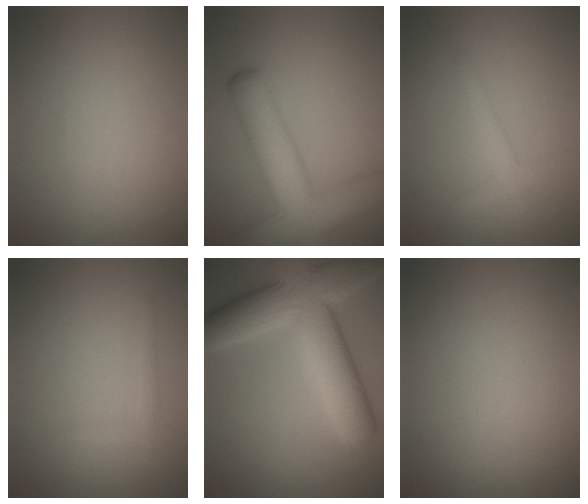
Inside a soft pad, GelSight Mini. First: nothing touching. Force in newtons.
{"total": 7.7, "press": 7.7, "slide": 0.7}
{"total": 1.6, "press": 1.6, "slide": 0.1}
{"total": 0.9, "press": 0.9, "slide": 0.0}
{"total": 11.1, "press": 11.1, "slide": 0.5}
{"total": 0.0}